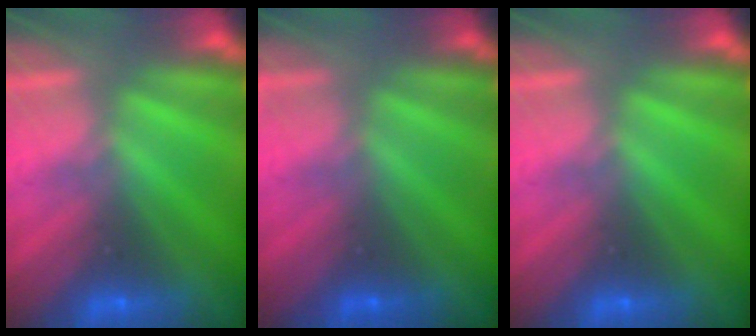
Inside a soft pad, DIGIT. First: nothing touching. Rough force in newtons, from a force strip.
{"total": 2.4}
{"total": 0.0}